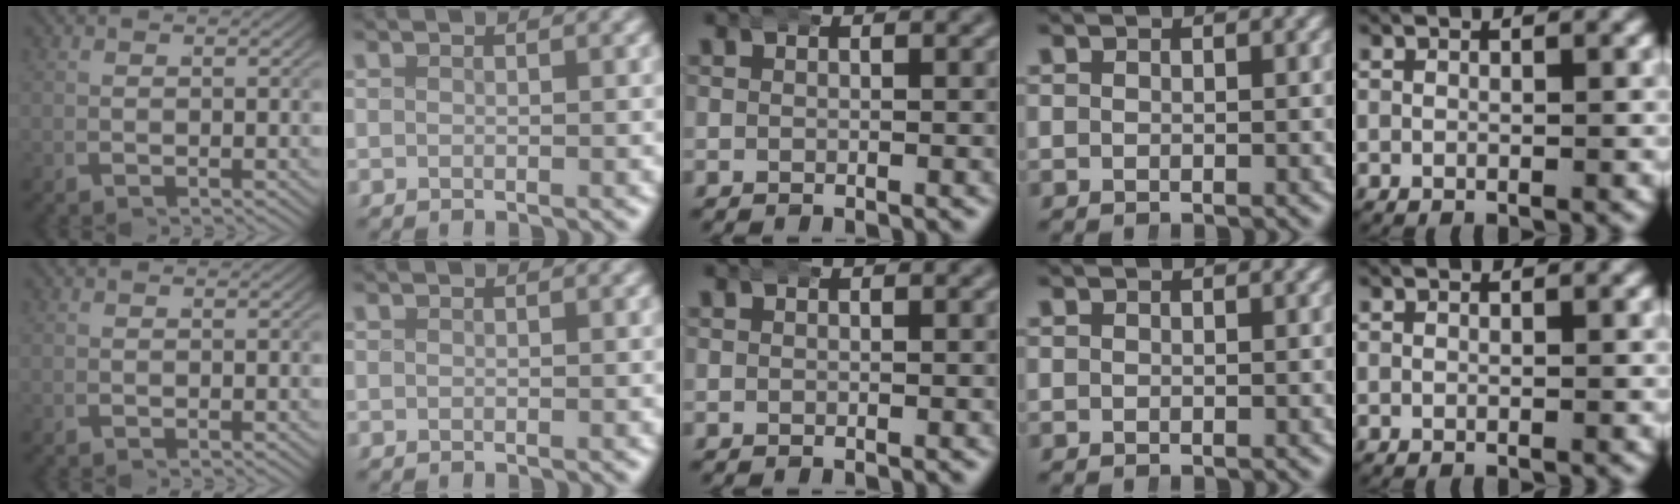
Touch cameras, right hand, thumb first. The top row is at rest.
{}